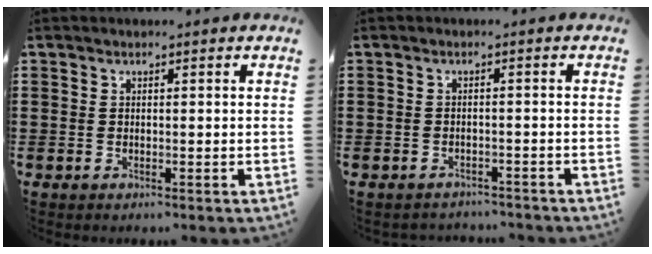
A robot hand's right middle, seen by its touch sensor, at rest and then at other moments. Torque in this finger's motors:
{"motor_torque": [0.02, -0.02, 0.00, 0.01]}